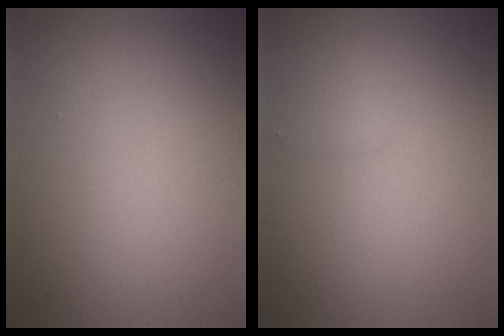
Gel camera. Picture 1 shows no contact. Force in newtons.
{"total": 1.1, "press": 1.1, "slide": 0.1}